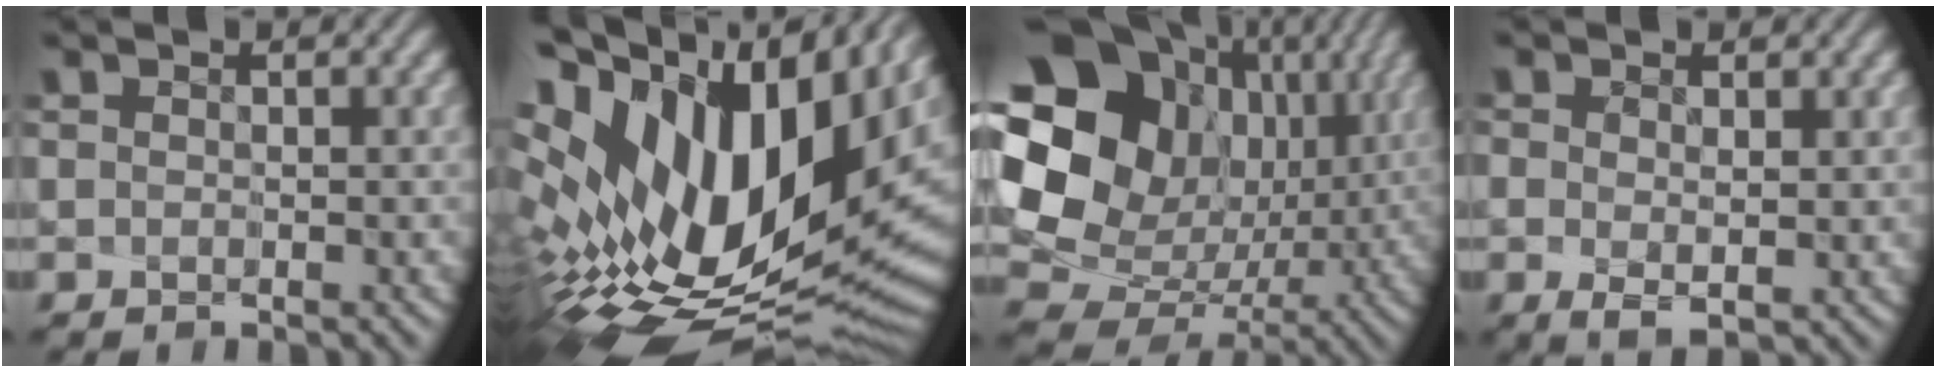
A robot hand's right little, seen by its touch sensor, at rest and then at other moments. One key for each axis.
{"total": 18.0, "fx": 3.5, "fy": 8.8, "fz": 15.3, "tx": -0.278, "ty": -0.030, "tz": 0.100}
{"total": 20.0, "fx": 5.1, "fy": 17.0, "fz": 9.4, "tx": -0.218, "ty": 0.014, "tz": 0.095}
{"total": 1.7, "fx": -0.4, "fy": 0.5, "fz": 1.5, "tx": -0.024, "ty": -0.021, "tz": 0.007}